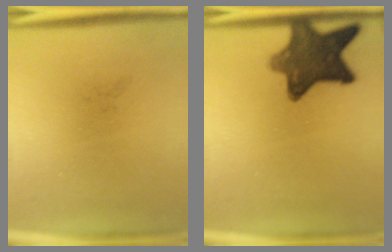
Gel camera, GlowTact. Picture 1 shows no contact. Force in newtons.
{"total": 10.5}